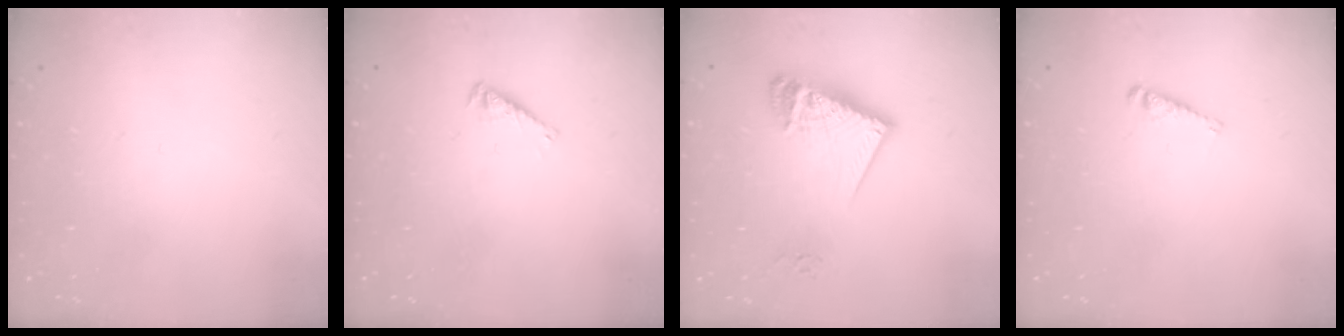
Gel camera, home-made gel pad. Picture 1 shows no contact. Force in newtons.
{"total": 2.5, "press": 2.5, "slide": 0.4}
{"total": 15.1, "press": 15.1, "slide": 1.3}
{"total": 3.0, "press": 3.0, "slide": 0.2}